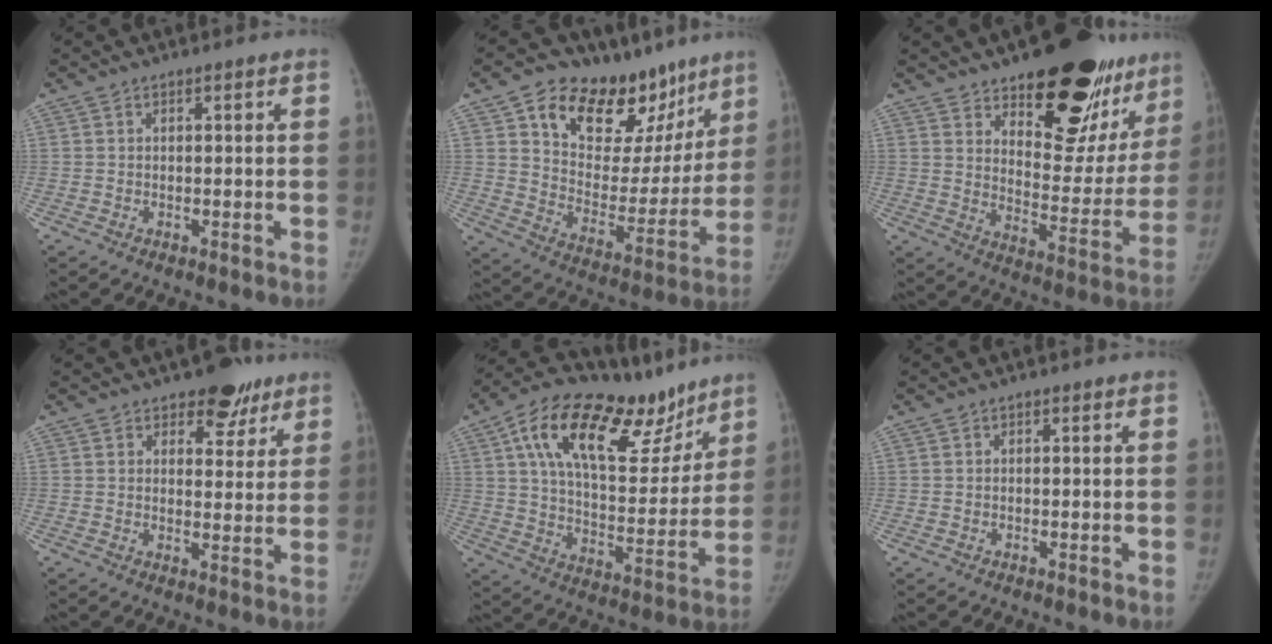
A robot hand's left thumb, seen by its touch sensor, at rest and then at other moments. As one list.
[{"total": 25.6, "force": [15.7, 14.4, 14.1], "torque": [-0.150, -0.055, 0.247]}, {"total": 25.7, "force": [17.1, 11.3, 15.6], "torque": [-0.162, -0.100, 0.244]}, {"total": 7.2, "force": [5.0, 4.3, 3.0], "torque": [0.006, -0.024, 0.068]}, {"total": 27.5, "force": [16.0, 12.4, 18.6], "torque": [-0.246, -0.023, 0.258]}, {"total": 0.0}]